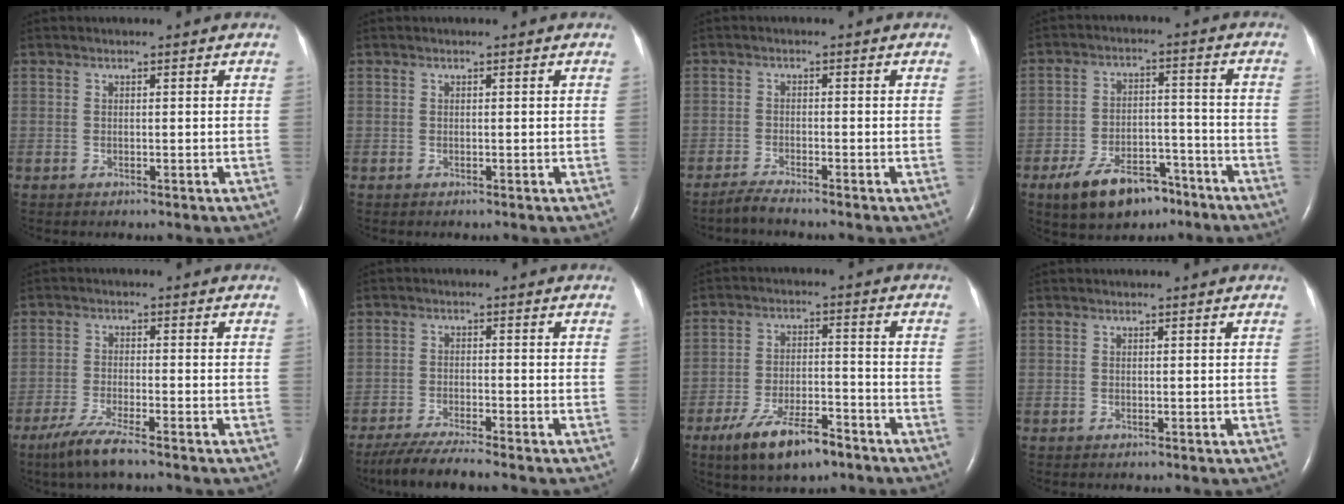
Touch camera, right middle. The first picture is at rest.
{"total": 0.0}
{"total": 2.2, "force": [-2.1, -0.4, 0.6], "torque": [-0.021, -0.009, -0.044]}
{"total": 10.6, "force": [-7.2, 5.2, 5.9], "torque": [-0.105, 0.008, -0.113]}
{"total": 5.5, "force": [-4.0, 0.1, 3.8], "torque": [-0.090, -0.018, -0.078]}
{"total": 6.8, "force": [-5.9, -0.6, 3.4], "torque": [-0.056, -0.026, -0.103]}
{"total": 10.0, "force": [-6.7, 3.1, 6.7], "torque": [-0.124, -0.008, -0.113]}
{"total": 0.0}